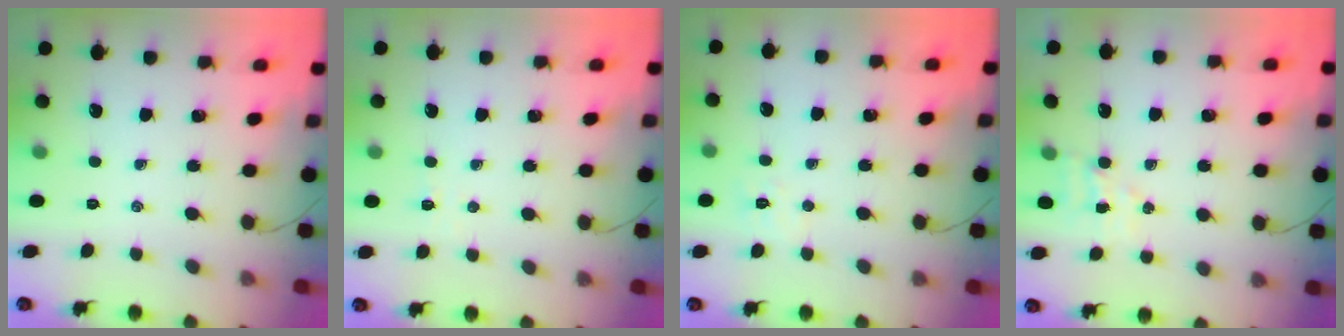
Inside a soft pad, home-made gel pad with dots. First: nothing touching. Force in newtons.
{"total": 2.6, "press": 2.5, "slide": 0.8}
{"total": 5.2, "press": 5.1, "slide": 1.1}
{"total": 3.9, "press": 3.7, "slide": 1.0}